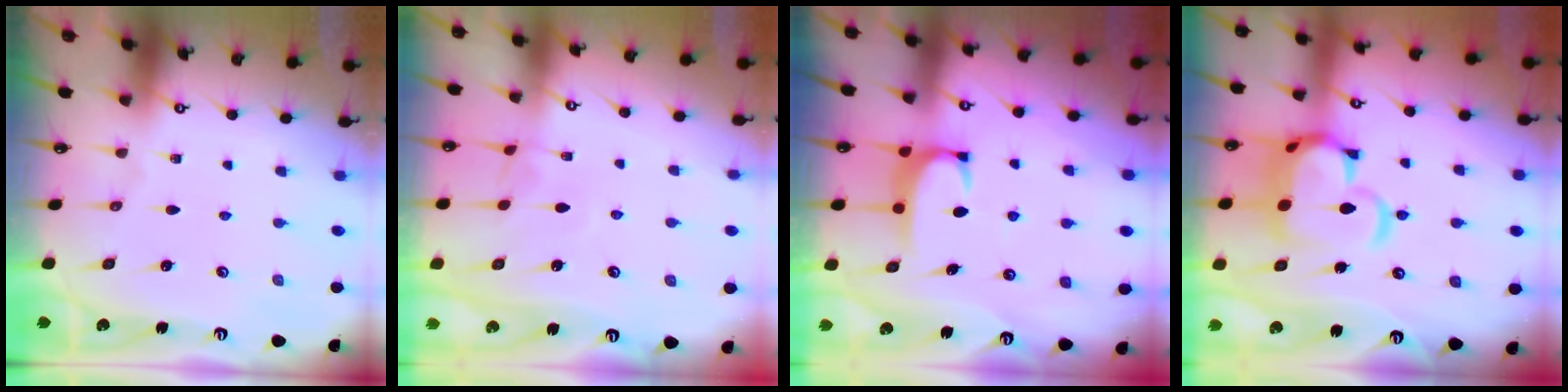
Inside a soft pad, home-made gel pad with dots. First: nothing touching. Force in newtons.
{"total": 1.1, "press": 1.0, "slide": 0.4}
{"total": 2.0, "press": 1.9, "slide": 0.6}
{"total": 12.2, "press": 12.1, "slide": 1.8}